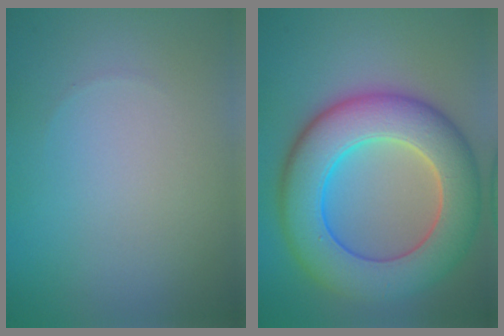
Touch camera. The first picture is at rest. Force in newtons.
{"total": 10.6, "press": 10.6, "slide": 0.5}